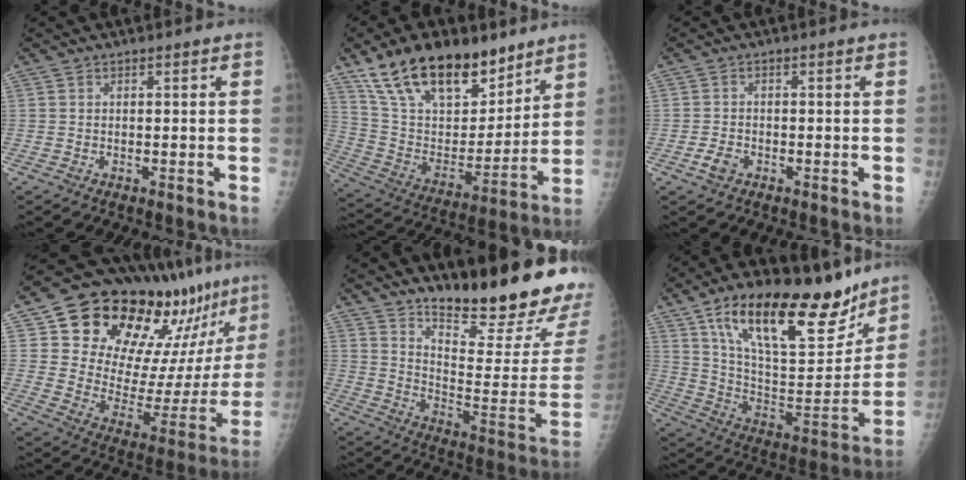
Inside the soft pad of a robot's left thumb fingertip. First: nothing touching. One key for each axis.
{"total": 23.6, "fx": 16.1, "fy": 11.4, "fz": 13.0, "tx": -0.190, "ty": -0.051, "tz": 0.288}
{"total": 2.6, "fx": -1.3, "fy": 1.8, "fz": 1.4, "tx": -0.024, "ty": 0.004, "tz": -0.023}
{"total": 25.9, "fx": 17.8, "fy": 11.7, "fz": 14.7, "tx": -0.179, "ty": -0.067, "tz": 0.262}
{"total": 24.0, "fx": 18.0, "fy": 4.8, "fz": 15.2, "tx": -0.196, "ty": -0.132, "tz": 0.262}
{"total": 28.1, "fx": 18.0, "fy": 10.7, "fz": 18.7, "tx": -0.257, "ty": -0.047, "tz": 0.299}